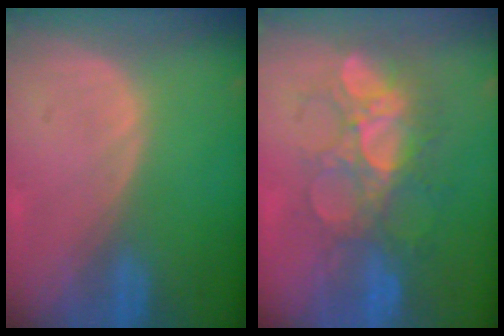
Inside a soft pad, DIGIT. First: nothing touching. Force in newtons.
{"total": 9.1, "press": 8.6, "slide": 2.9}